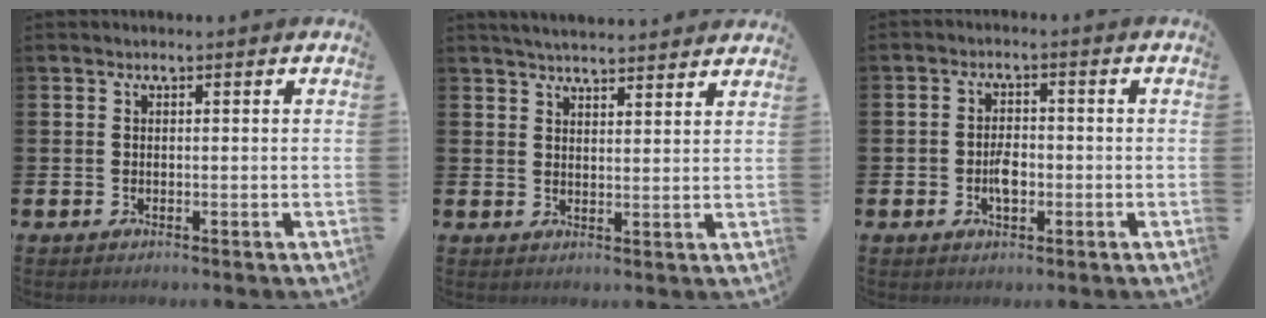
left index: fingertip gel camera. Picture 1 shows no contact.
{"total": 4.0, "force": [4.0, 0.1, 0.3], "torque": [-0.012, -0.024, 0.071]}
{"total": 3.2, "force": [-0.6, 1.9, 2.5], "torque": [-0.034, -0.002, -0.014]}